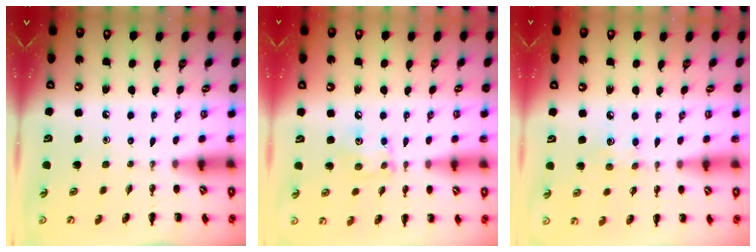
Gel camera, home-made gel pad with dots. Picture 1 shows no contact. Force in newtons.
{"total": 6.4, "press": 6.4, "slide": 0.3}
{"total": 6.5, "press": 6.3, "slide": 1.6}